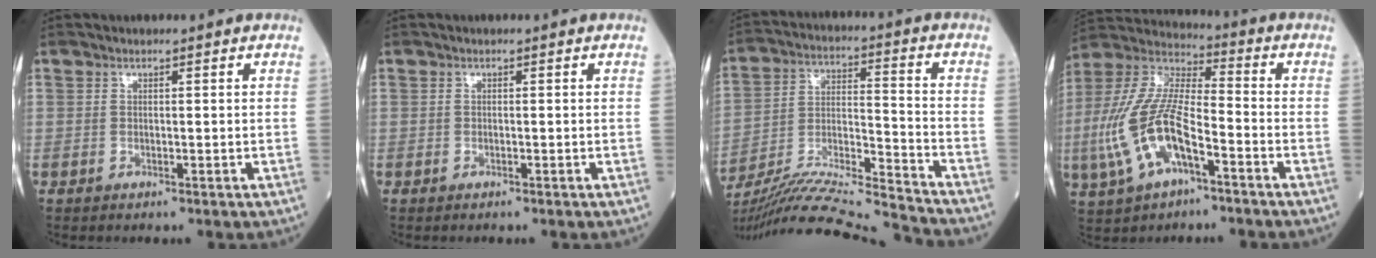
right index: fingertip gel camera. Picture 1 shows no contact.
{"total": 0.0}
{"total": 19.7, "force": [-18.6, -1.8, 6.4], "torque": [-0.136, -0.013, -0.313]}
{"total": 15.0, "force": [-5.3, 5.3, 13.0], "torque": [-0.297, 0.002, -0.098]}